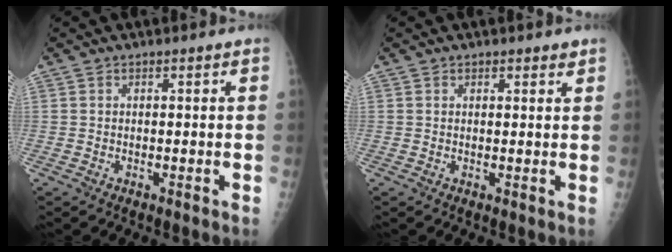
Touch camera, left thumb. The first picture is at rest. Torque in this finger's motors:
{"motor_torque": [-0.26, -0.07, -0.21, -0.21, 0.00]}